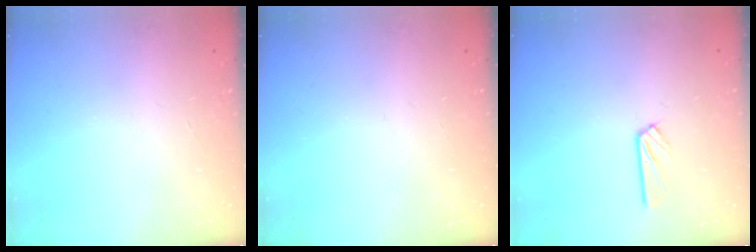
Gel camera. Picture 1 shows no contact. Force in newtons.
{"total": 0.0}
{"total": 3.5, "press": 3.5, "slide": 0.4}